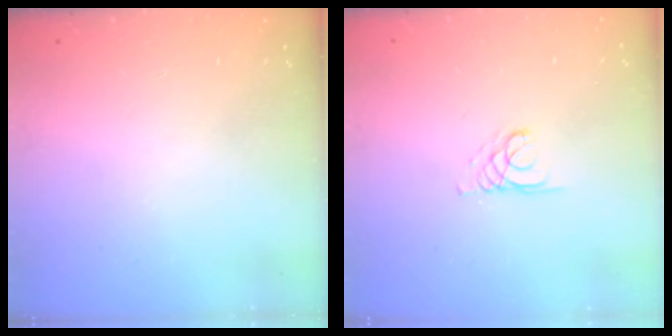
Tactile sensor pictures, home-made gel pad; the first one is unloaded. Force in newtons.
{"total": 2.1, "press": 2.1, "slide": 0.2}